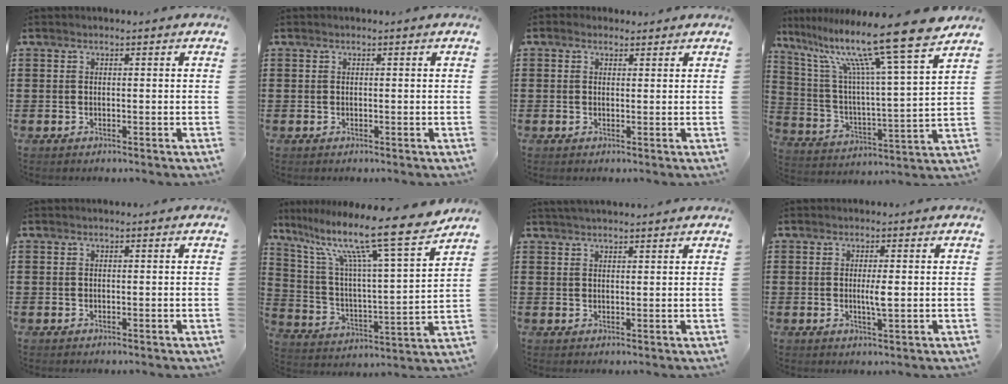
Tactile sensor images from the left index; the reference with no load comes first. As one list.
[{"total": 0.0}, {"total": 1.3, "force": [0.8, 1.1, 0.0], "torque": [0.003, 0.004, 0.014]}, {"total": 15.4, "force": [12.0, -0.4, 9.5], "torque": [-0.208, -0.083, 0.191]}, {"total": 0.0}, {"total": 14.1, "force": [11.1, 0.4, 8.7], "torque": [-0.191, -0.075, 0.176]}, {"total": 2.0, "force": [1.9, 0.1, 0.6], "torque": [-0.013, 0.004, 0.036]}, {"total": 2.7, "force": [0.0, 0.2, 2.7], "torque": [-0.049, -0.005, 0.000]}]